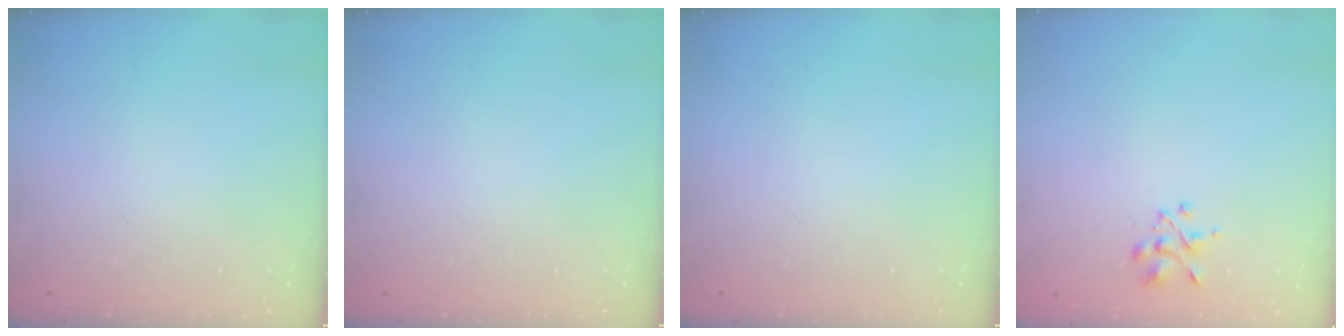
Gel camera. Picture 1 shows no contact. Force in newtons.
{"total": 0.0}
{"total": 0.0}
{"total": 1.7, "press": 1.6, "slide": 0.7}